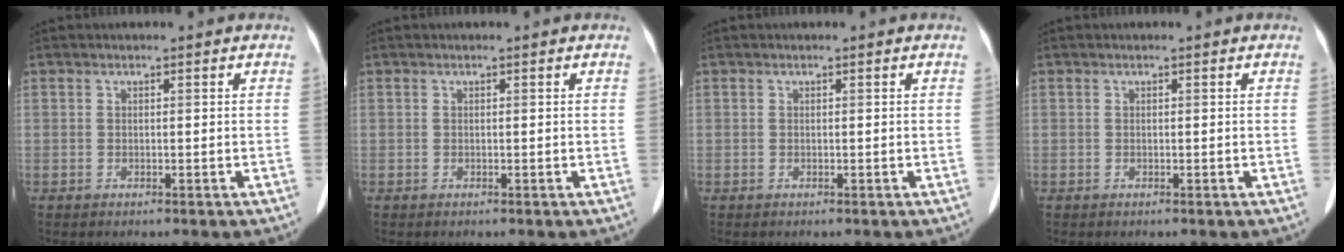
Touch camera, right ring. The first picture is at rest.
{"total": 0.0}
{"total": 0.0}
{"total": 0.0}